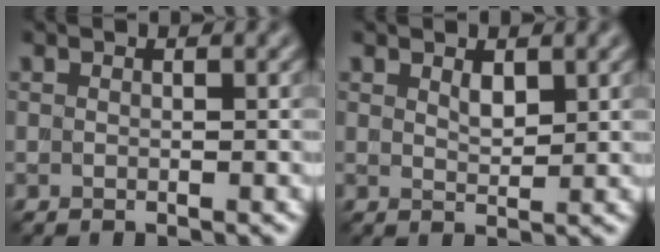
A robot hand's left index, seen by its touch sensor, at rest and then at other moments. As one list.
[{"total": 1.2, "force": [0.9, 0.5, 0.6], "torque": [-0.013, -0.001, 0.017]}]